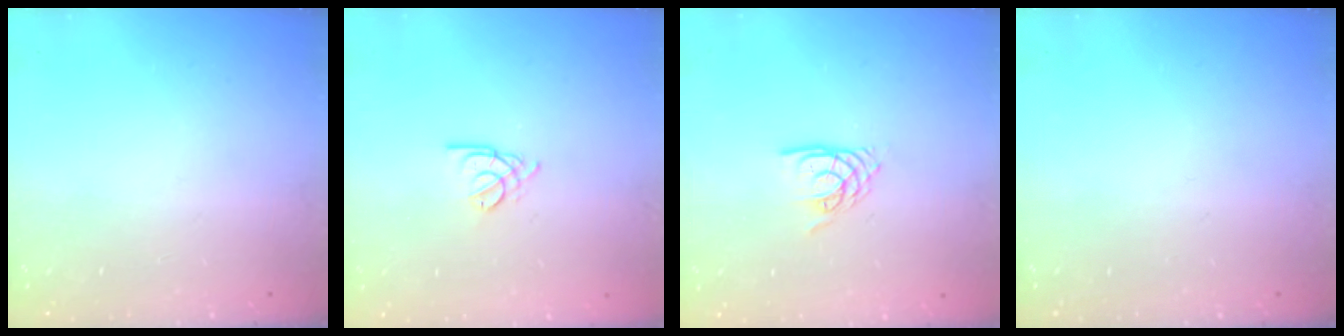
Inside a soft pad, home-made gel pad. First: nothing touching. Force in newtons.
{"total": 2.3, "press": 2.3, "slide": 0.5}
{"total": 6.0, "press": 6.0, "slide": 0.5}
{"total": 0.0}